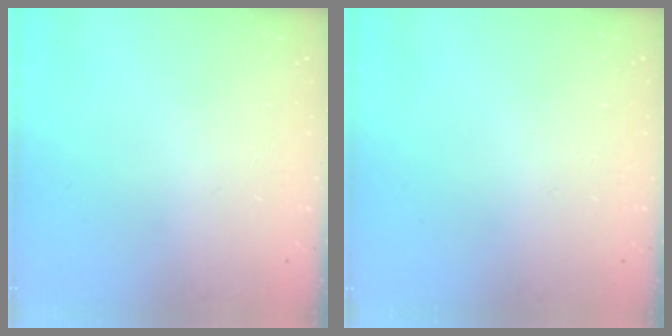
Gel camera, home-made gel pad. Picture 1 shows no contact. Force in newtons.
{"total": 0.0}